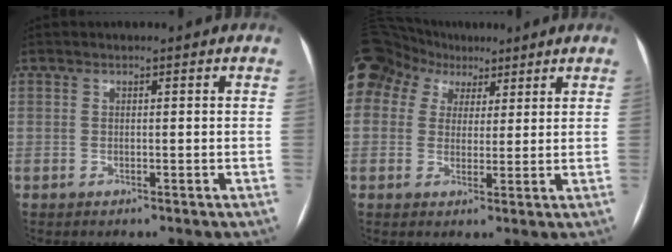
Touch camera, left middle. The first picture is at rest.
{"total": 22.3, "force": [12.0, 16.7, 8.7], "torque": [-0.280, 0.106, 0.228]}